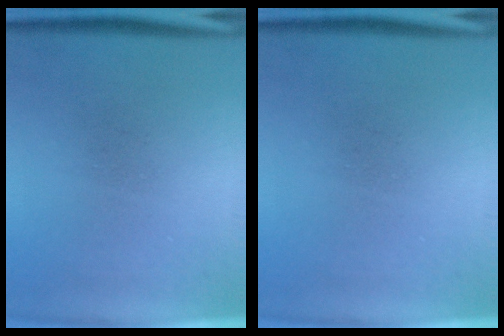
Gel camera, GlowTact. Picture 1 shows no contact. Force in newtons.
{"total": 0.0}